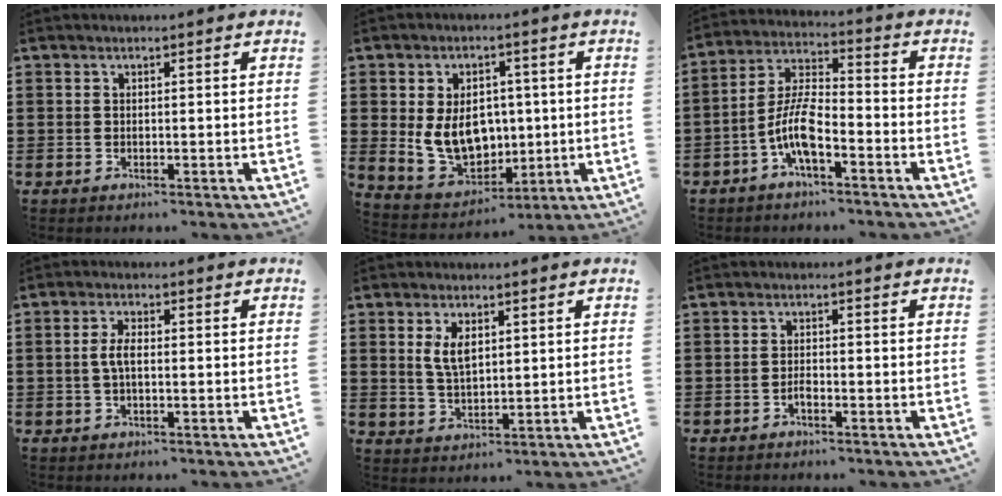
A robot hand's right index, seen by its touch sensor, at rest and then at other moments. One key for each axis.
{"total": 9.6, "fx": 0.4, "fy": 7.4, "fz": 6.2, "tx": -0.124, "ty": 0.001, "tz": 0.003}
{"total": 8.0, "fx": -3.7, "fy": 2.7, "fz": 6.5, "tx": -0.159, "ty": -0.004, "tz": -0.076}
{"total": 3.0, "fx": -0.1, "fy": 1.2, "fz": 2.8, "tx": -0.068, "ty": -0.003, "tz": -0.008}
{"total": 4.3, "fx": 1.6, "fy": 2.1, "fz": 3.5, "tx": -0.074, "ty": 0.005, "tz": 0.027}
{"total": 1.3, "fx": -0.9, "fy": 0.4, "fz": 0.9, "tx": -0.020, "ty": -0.003, "tz": -0.016}